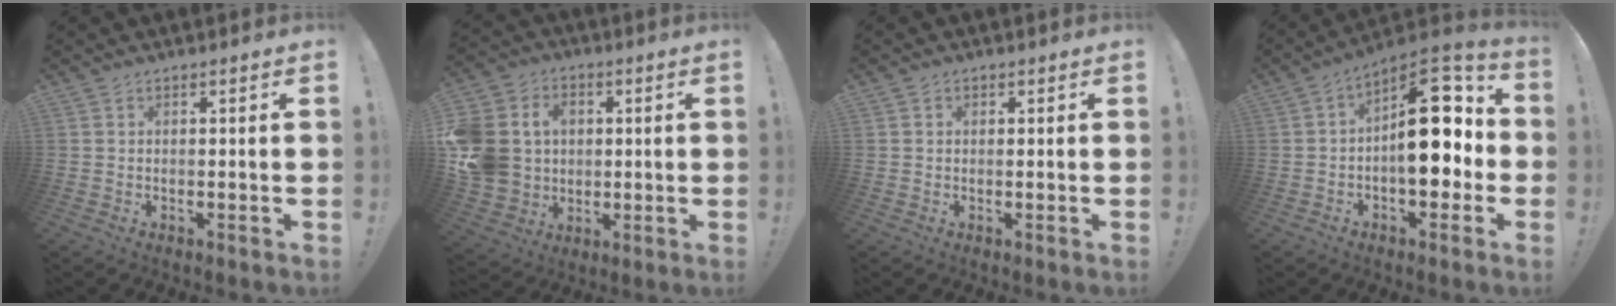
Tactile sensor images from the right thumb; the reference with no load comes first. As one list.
[{"total": 14.3, "force": [0.8, 12.6, 6.6], "torque": [-0.125, 0.005, 0.024]}, {"total": 0.8, "force": [0.1, 0.8, 0.1], "torque": [0.002, 0.000, 0.002]}, {"total": 18.5, "force": [0.8, 10.5, 15.2], "torque": [-0.181, 0.007, 0.022]}]